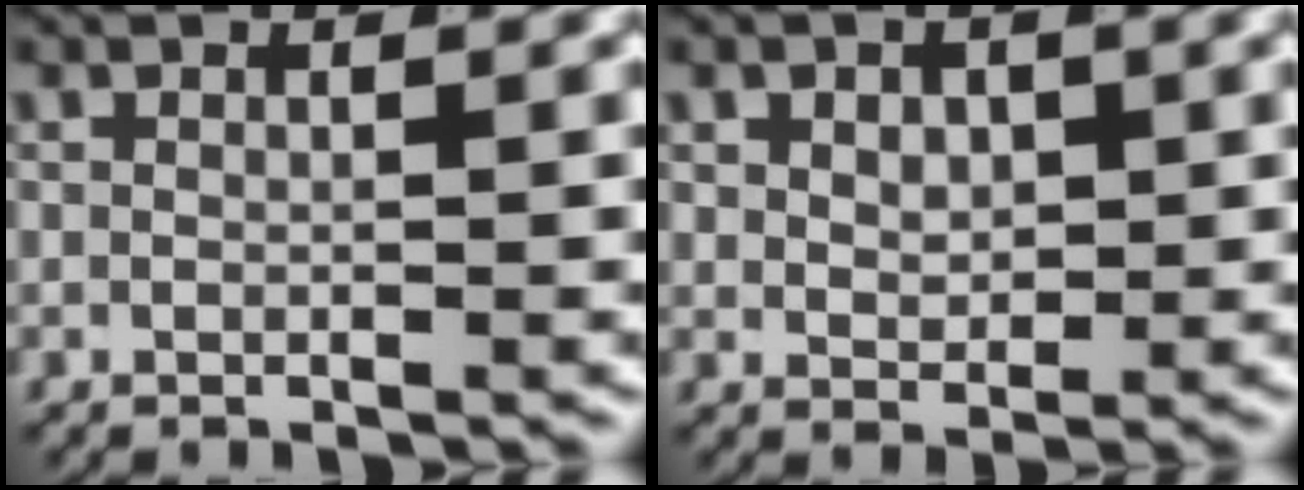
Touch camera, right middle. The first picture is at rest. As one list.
[{"total": 2.1, "force": [0.5, 1.5, 1.4], "torque": [-0.024, -0.016, 0.023]}]